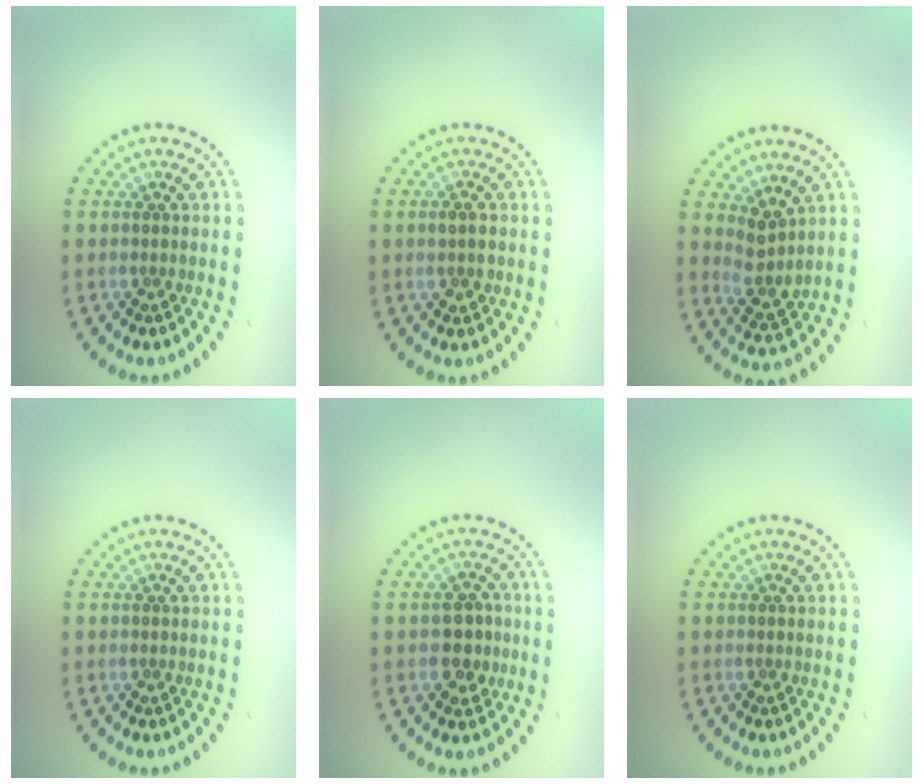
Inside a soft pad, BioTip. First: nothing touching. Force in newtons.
{"total": 1.5, "press": 1.5, "slide": 0.1}
{"total": 2.7, "press": 2.1, "slide": 1.7}
{"total": 0.0}
{"total": 2.7, "press": 2.6, "slide": 0.6}
{"total": 0.0}